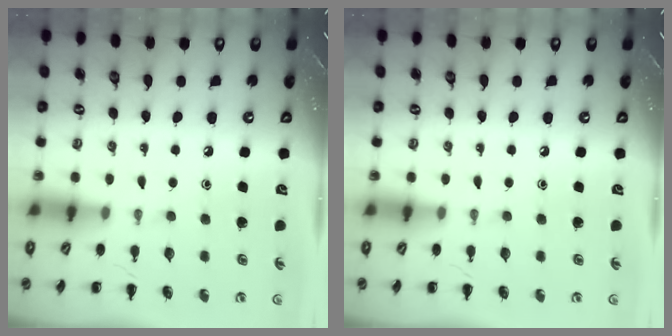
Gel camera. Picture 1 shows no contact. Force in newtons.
{"total": 0.0}